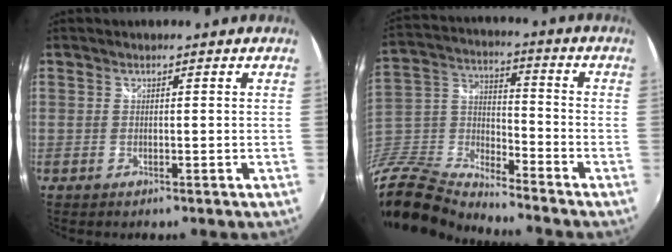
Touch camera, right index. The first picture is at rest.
{"total": 16.7, "force": [-13.4, 6.2, 7.7], "torque": [-0.209, -0.009, -0.276]}